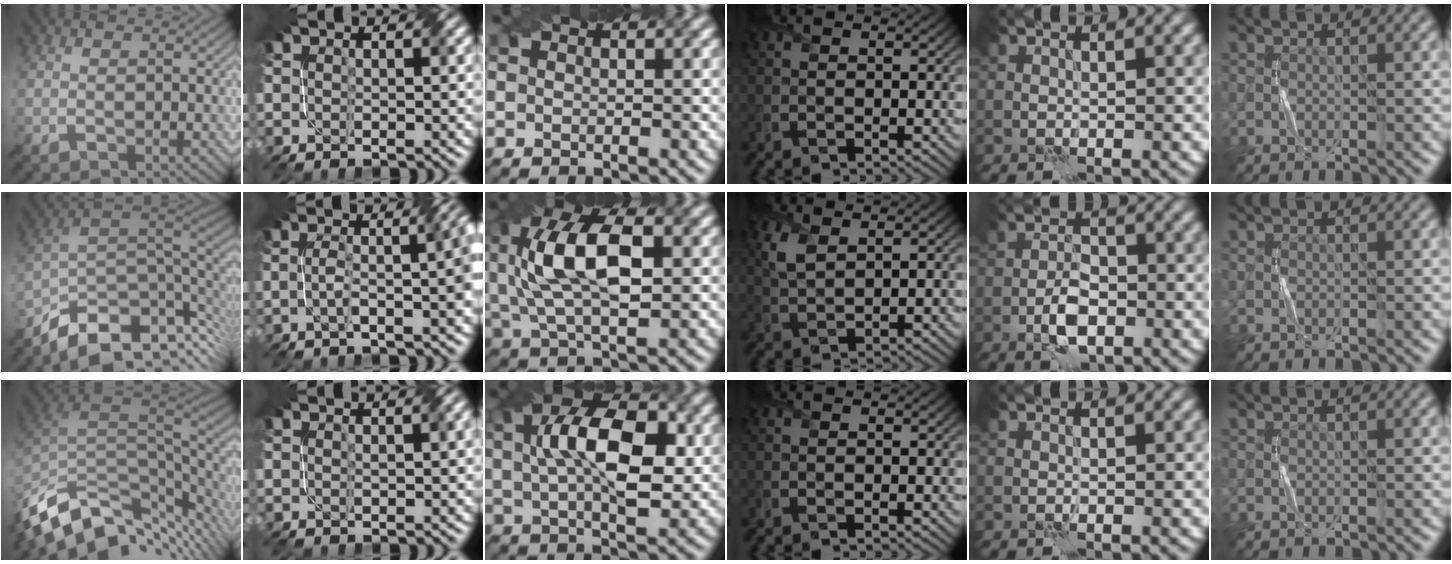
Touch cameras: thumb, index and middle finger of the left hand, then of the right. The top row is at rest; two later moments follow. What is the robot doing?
{"motion": "twist", "object": "screw"}